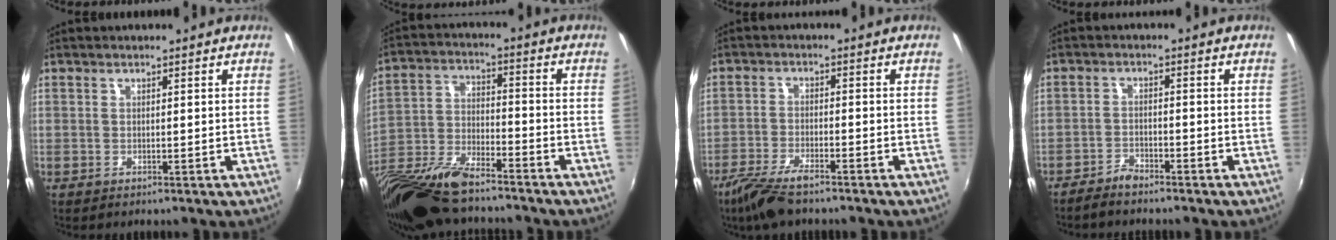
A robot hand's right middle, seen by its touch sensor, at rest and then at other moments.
{"total": 18.8, "force": [-14.8, 5.0, 10.5], "torque": [-0.230, -0.041, -0.277]}
{"total": 8.1, "force": [-6.3, 2.0, 4.8], "torque": [-0.118, -0.022, -0.122]}
{"total": 3.3, "force": [-3.1, 0.6, 1.1], "torque": [-0.037, -0.002, -0.058]}